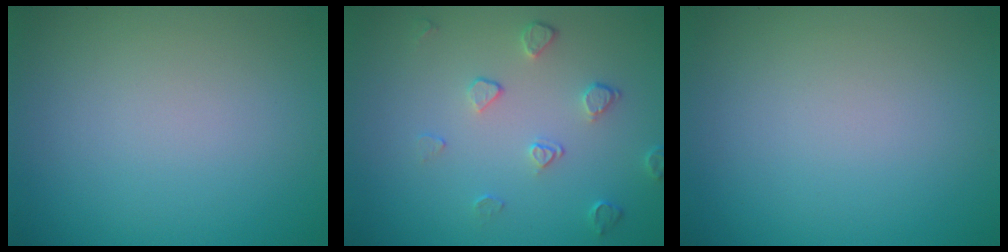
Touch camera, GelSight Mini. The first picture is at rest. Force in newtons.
{"total": 2.0, "press": 1.3, "slide": 1.5}
{"total": 0.0}